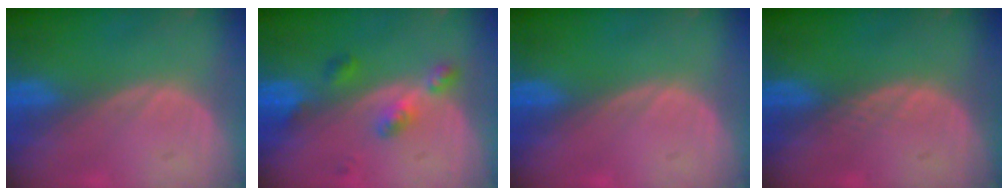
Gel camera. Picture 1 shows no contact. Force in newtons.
{"total": 4.7, "press": 4.2, "slide": 2.0}
{"total": 0.0}
{"total": 1.0, "press": 1.0, "slide": 0.1}